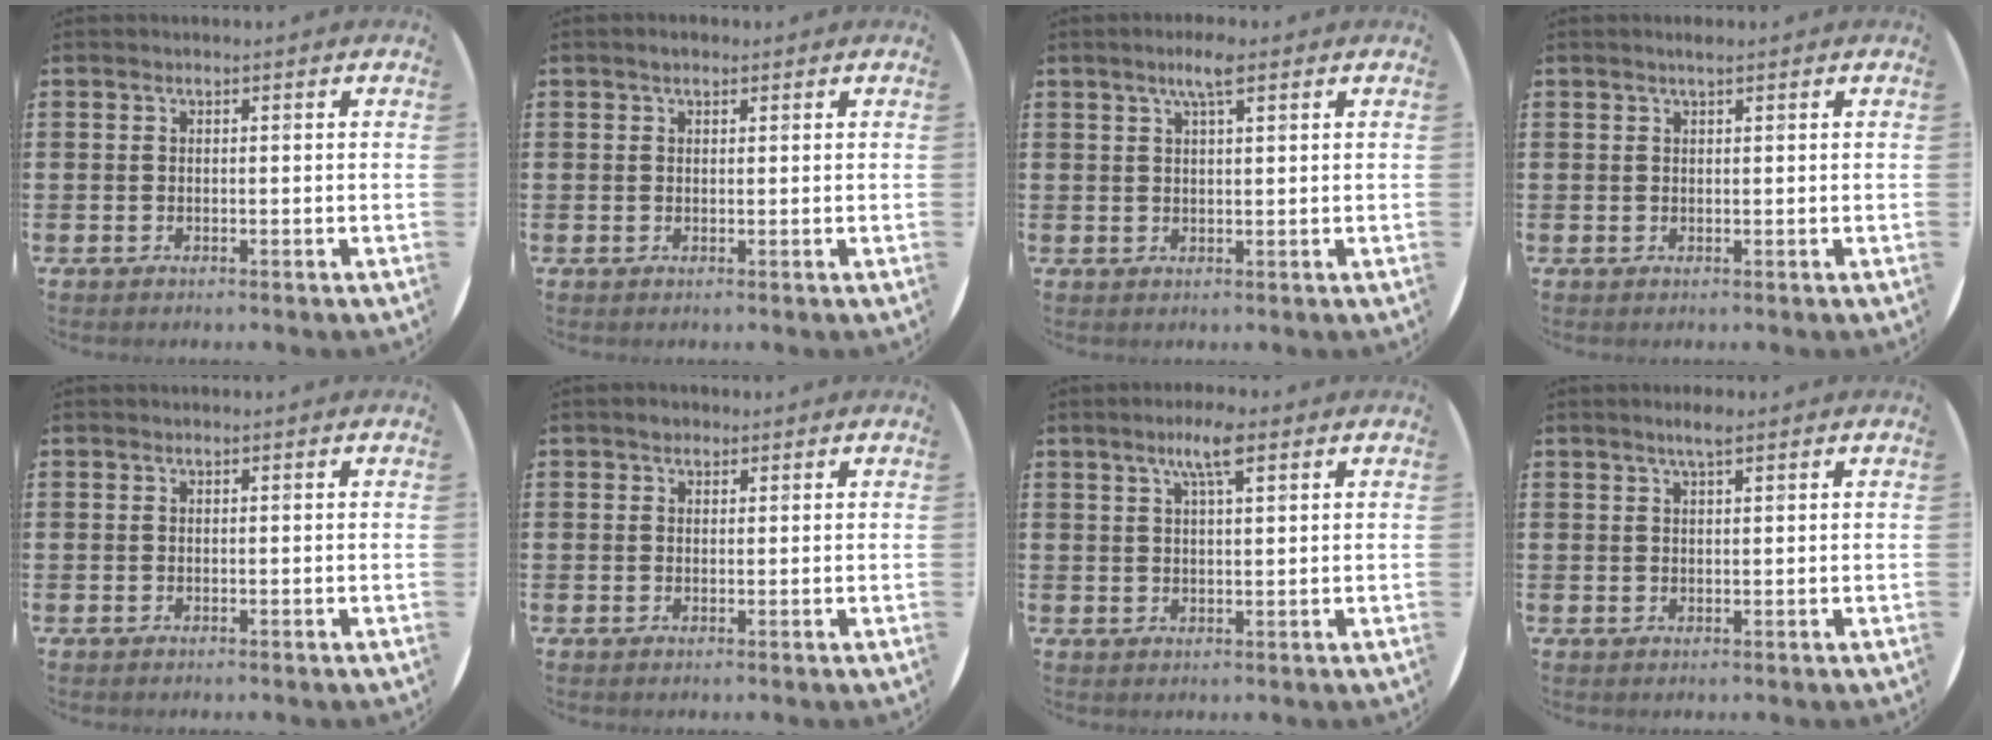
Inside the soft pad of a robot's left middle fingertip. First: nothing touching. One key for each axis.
{"total": 1.1, "fx": 0.9, "fy": 0.5, "fz": 0.4, "tx": -0.001, "ty": 0.002, "tz": 0.014}
{"total": 3.7, "fx": 2.5, "fy": 0.6, "fz": 2.8, "tx": -0.058, "ty": 0.008, "tz": 0.041}
{"total": 1.0, "fx": 0.8, "fy": 0.0, "fz": 0.6, "tx": -0.011, "ty": 0.001, "tz": 0.014}
{"total": 0.0}
{"total": 1.2, "fx": 1.0, "fy": 0.6, "fz": 0.2, "tx": 0.004, "ty": 0.002, "tz": 0.017}
{"total": 5.1, "fx": 3.2, "fy": 1.0, "fz": 3.8, "tx": -0.073, "ty": 0.007, "tz": 0.052}
{"total": 2.6, "fx": 2.0, "fy": 0.3, "fz": 1.7, "tx": -0.036, "ty": 0.005, "tz": 0.034}